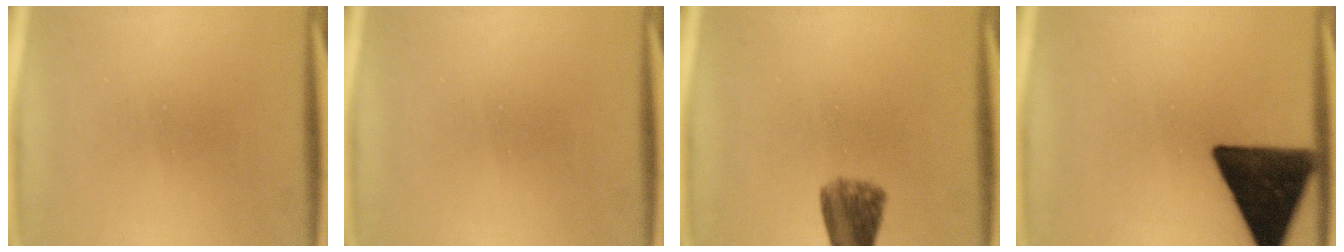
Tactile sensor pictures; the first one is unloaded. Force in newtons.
{"total": 0.0}
{"total": 6.2}
{"total": 16.0}